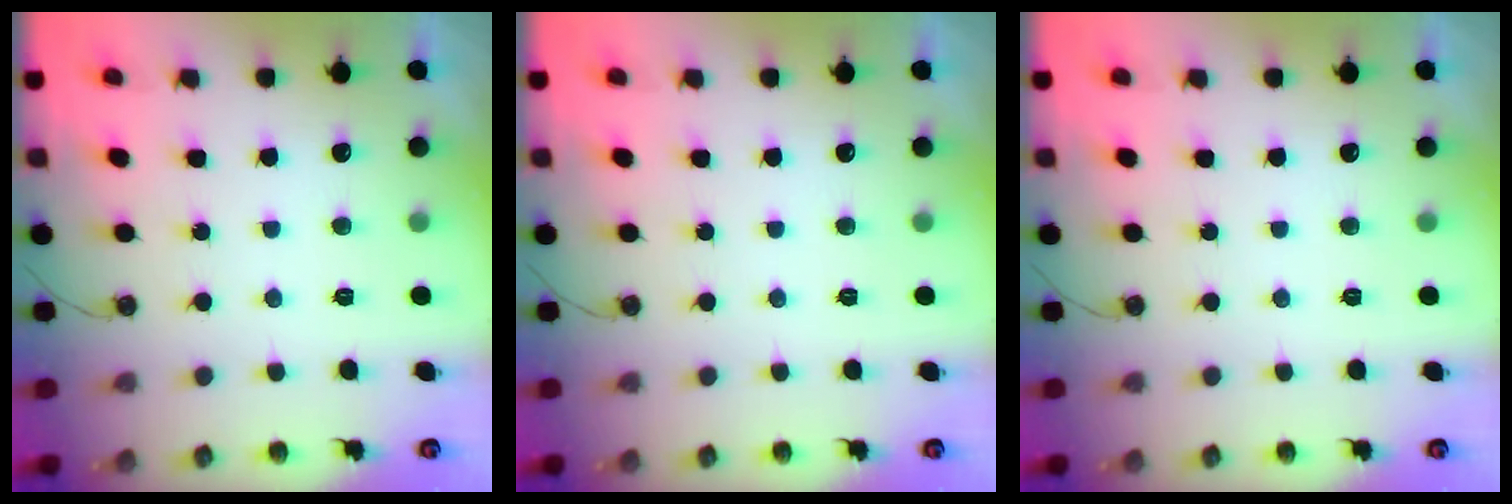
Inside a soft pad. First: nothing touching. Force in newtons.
{"total": 0.0}
{"total": 0.0}